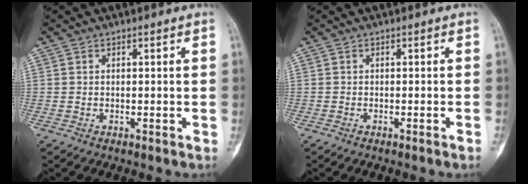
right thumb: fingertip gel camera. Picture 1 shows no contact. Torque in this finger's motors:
{"motor_torque": [-0.46, -0.19, -0.08, 0.05, -0.08]}